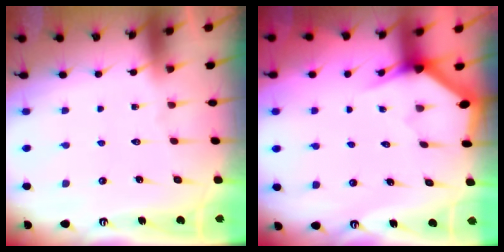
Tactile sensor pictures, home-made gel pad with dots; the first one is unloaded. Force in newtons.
{"total": 3.1, "press": 3.1, "slide": 0.2}